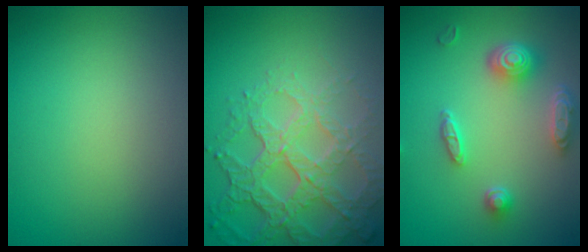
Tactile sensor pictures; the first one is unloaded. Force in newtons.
{"total": 7.3, "press": 5.1, "slide": 5.2}
{"total": 4.8, "press": 3.9, "slide": 2.8}